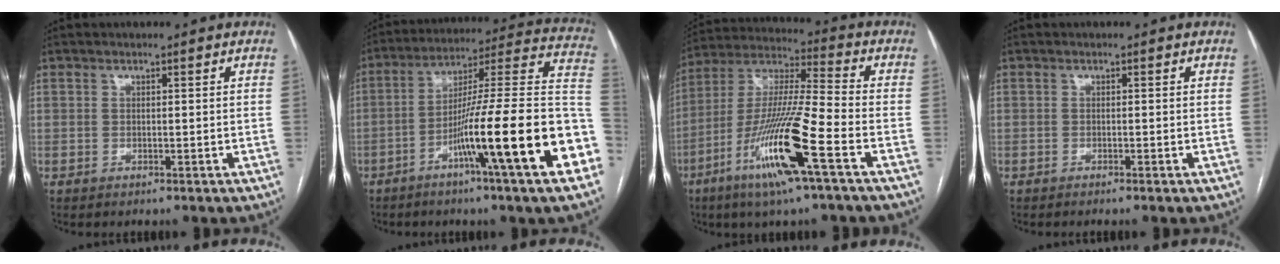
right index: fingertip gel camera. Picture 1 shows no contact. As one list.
[{"total": 23.4, "force": [-8.9, 0.0, 21.7], "torque": [-0.262, -0.001, -0.145]}, {"total": 16.9, "force": [-7.7, 0.1, 15.1], "torque": [-0.310, -0.021, -0.147]}, {"total": 0.6, "force": [-0.4, -0.2, 0.3], "torque": [-0.006, 0.001, -0.009]}]